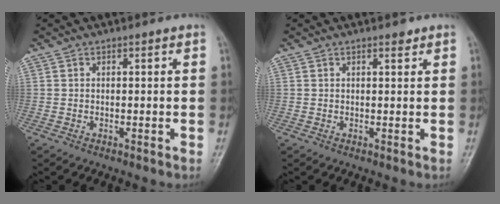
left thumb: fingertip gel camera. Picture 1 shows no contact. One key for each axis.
{"total": 1.1, "fx": 0.8, "fy": 0.4, "fz": 0.6, "tx": -0.008, "ty": -0.005, "tz": 0.011}